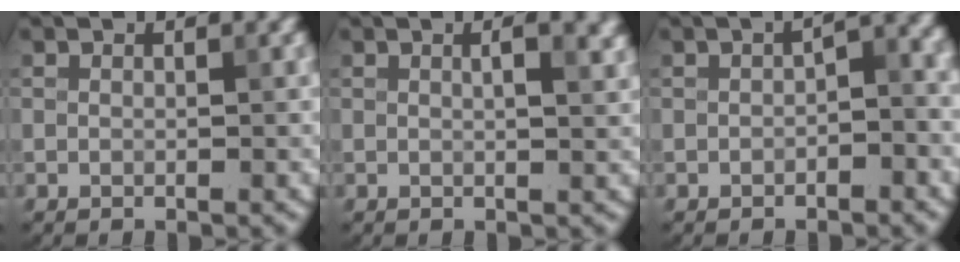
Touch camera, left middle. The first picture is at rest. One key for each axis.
{"total": 3.4, "fx": 1.2, "fy": 1.4, "fz": 2.9, "tx": -0.025, "ty": 0.011, "tz": 0.007}
{"total": 2.5, "fx": -0.7, "fy": 1.2, "fz": 2.1, "tx": -0.029, "ty": 0.005, "tz": -0.014}